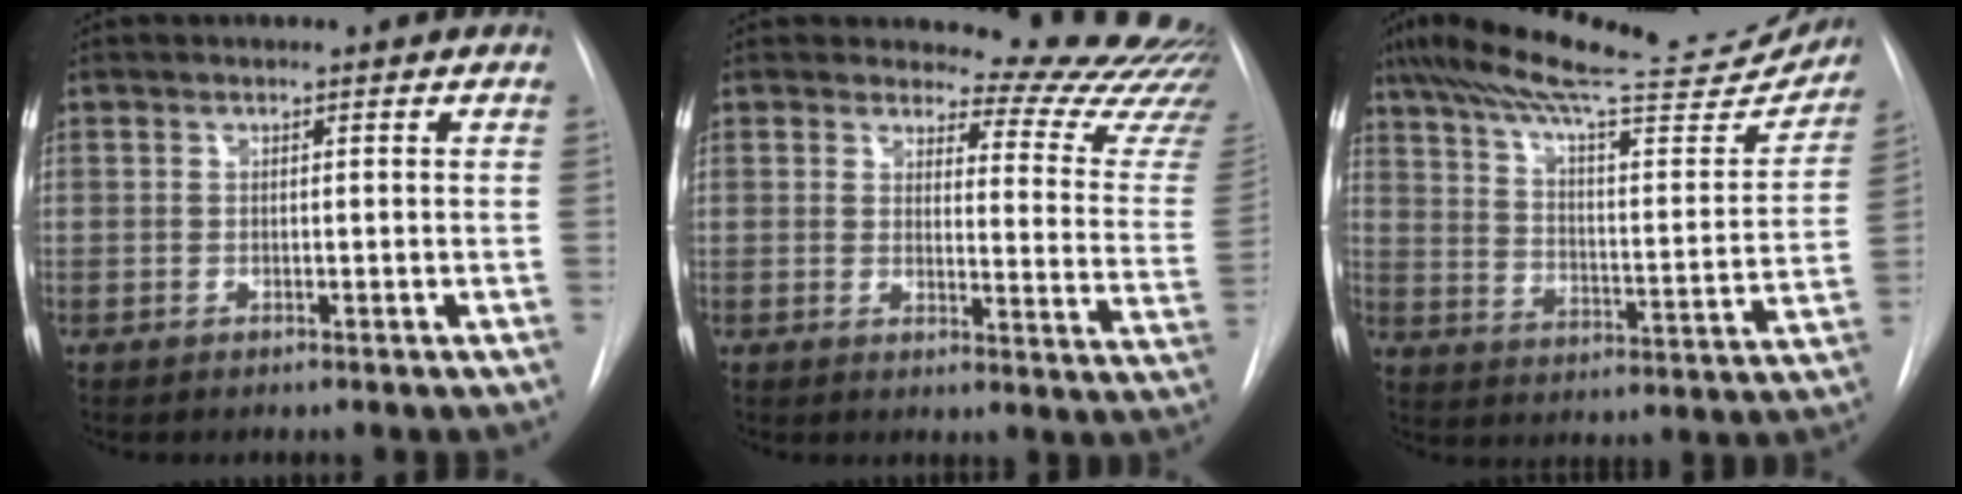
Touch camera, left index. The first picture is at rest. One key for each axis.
{"total": 17.9, "fx": 17.4, "fy": 2.4, "fz": 3.0, "tx": -0.012, "ty": -0.144, "tz": 0.169}
{"total": 26.8, "fx": 23.4, "fy": 3.9, "fz": 12.4, "tx": -0.199, "ty": -0.031, "tz": 0.314}